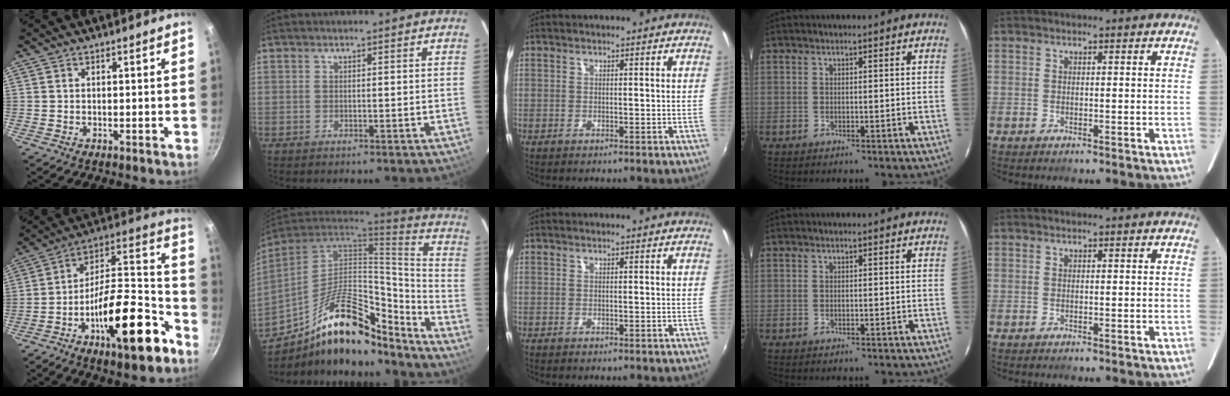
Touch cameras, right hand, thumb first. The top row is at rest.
{"thumb": {"total": 23.2, "force": [-11.5, 8.5, 18.2], "torque": [-0.234, 0.082, -0.190]}, "index": {"total": 24.3, "force": [-16.5, 9.5, 15.2], "torque": [-0.268, 0.011, -0.252]}}